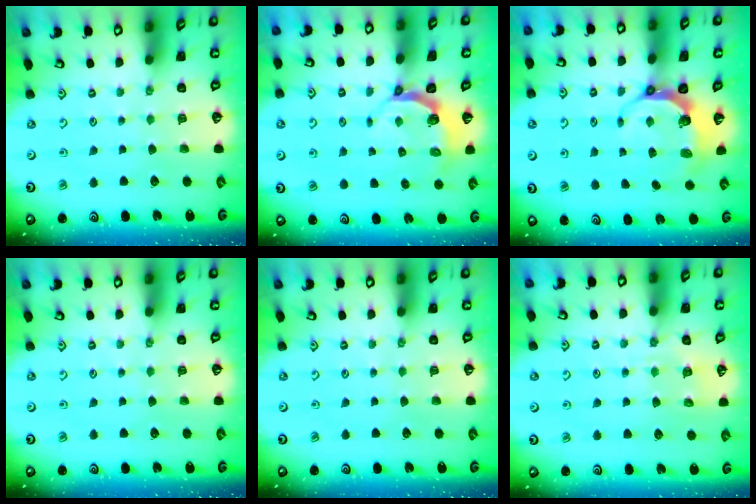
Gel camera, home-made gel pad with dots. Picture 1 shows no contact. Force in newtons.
{"total": 4.9, "press": 4.0, "slide": 2.9}
{"total": 7.2, "press": 5.9, "slide": 4.1}
{"total": 0.0}
{"total": 0.0}
{"total": 6.1, "press": 6.0, "slide": 0.9}